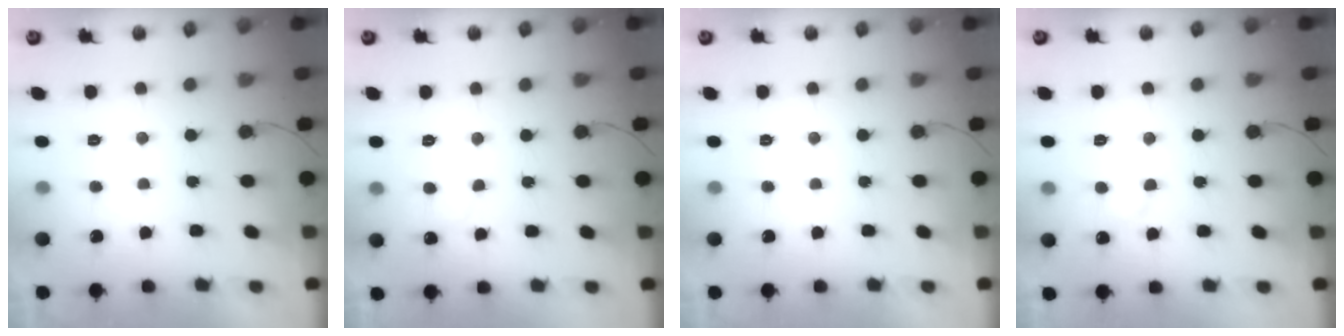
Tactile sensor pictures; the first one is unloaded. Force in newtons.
{"total": 6.0, "press": 6.0, "slide": 0.4}
{"total": 0.0}
{"total": 6.1, "press": 6.1, "slide": 0.6}